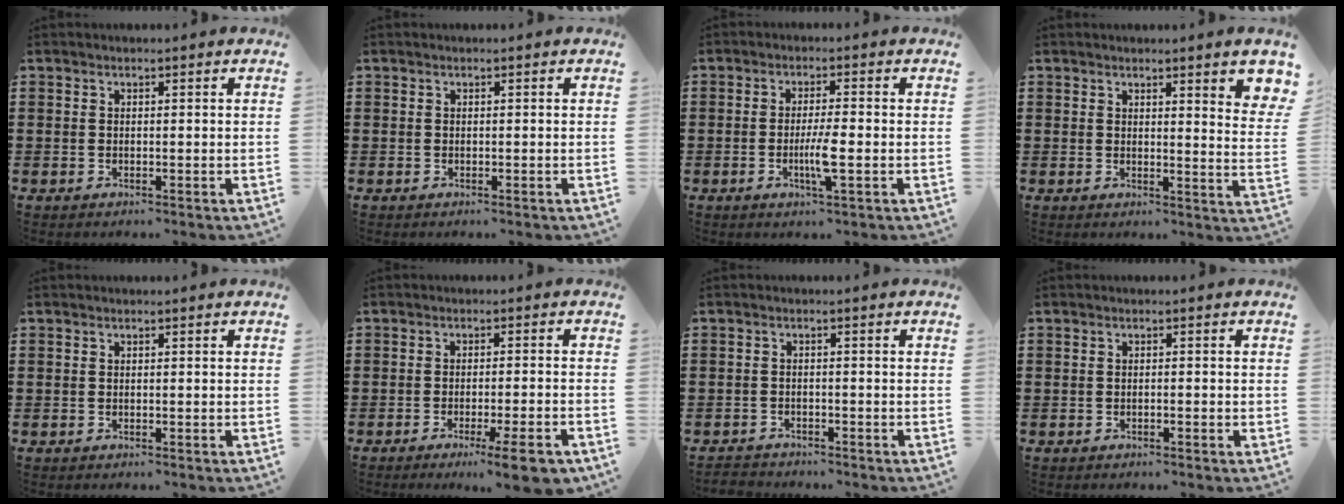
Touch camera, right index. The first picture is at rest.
{"total": 0.0}
{"total": 4.7, "force": [-1.2, 0.3, 4.6], "torque": [-0.086, -0.008, -0.024]}
{"total": 3.1, "force": [2.0, 0.1, 2.3], "torque": [-0.038, -0.011, 0.030]}
{"total": 0.0}
{"total": 6.0, "force": [-4.0, 0.0, 4.5], "torque": [-0.066, -0.013, -0.067]}
{"total": 1.6, "force": [-1.6, 0.4, -0.2], "torque": [-0.002, 0.003, -0.036]}
{"total": 0.6, "force": [-0.4, 0.1, 0.4], "torque": [-0.008, -0.002, -0.007]}